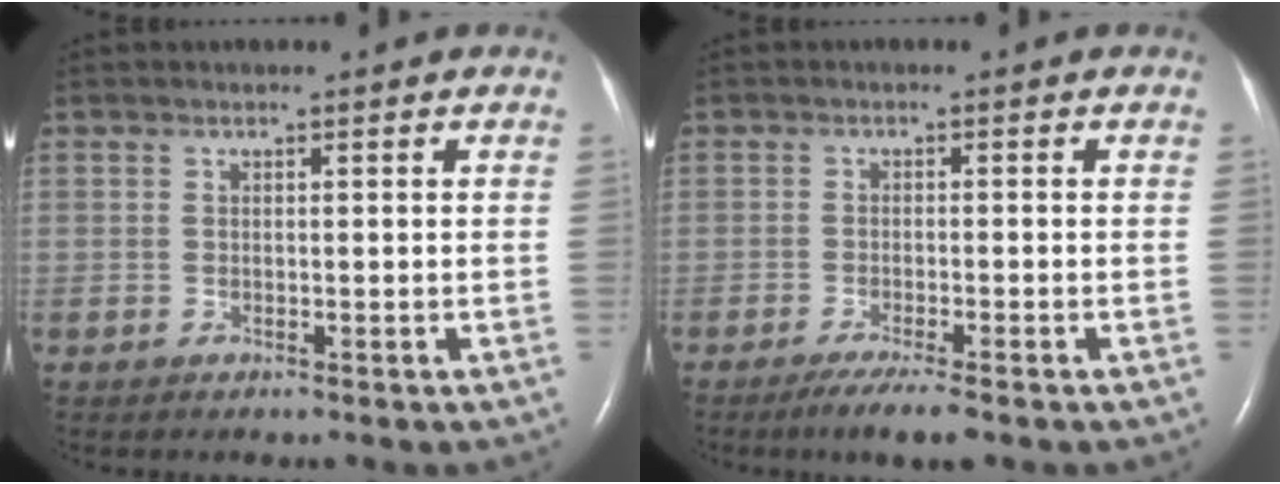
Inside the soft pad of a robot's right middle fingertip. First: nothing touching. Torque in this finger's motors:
{"motor_torque": [0.53, -0.51, 0.03, 0.02]}